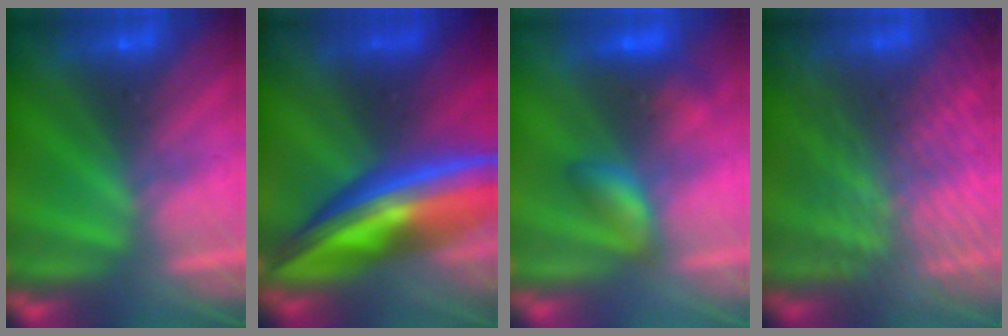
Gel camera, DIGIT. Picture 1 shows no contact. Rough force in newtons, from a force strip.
{"total": 6.9}
{"total": 2.8}
{"total": 8.2}